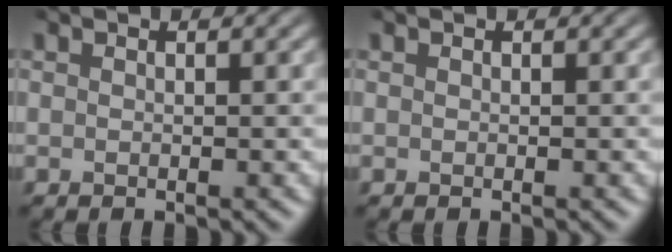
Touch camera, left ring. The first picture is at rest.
{"total": 0.0}